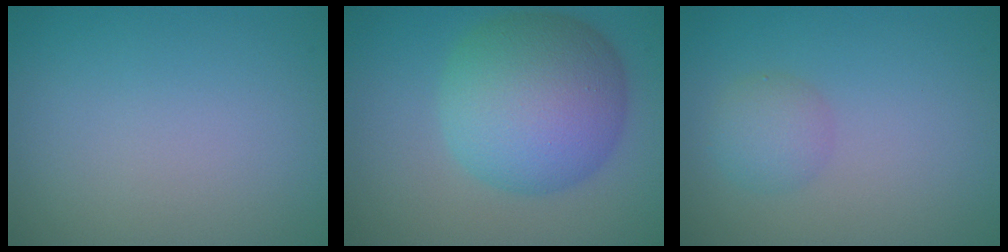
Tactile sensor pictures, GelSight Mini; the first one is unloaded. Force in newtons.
{"total": 9.8, "press": 9.8, "slide": 0.1}
{"total": 2.0, "press": 2.0, "slide": 0.1}